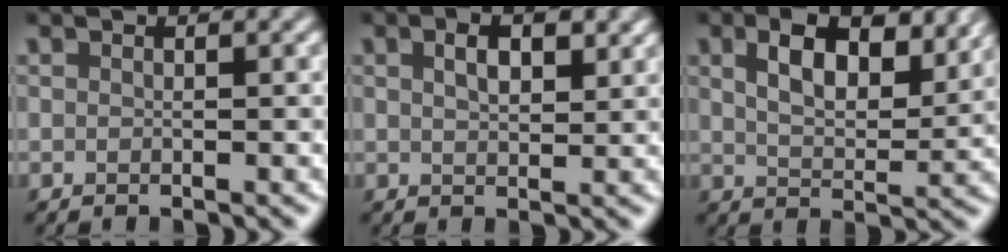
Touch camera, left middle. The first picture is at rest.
{"total": 3.0, "force": [1.3, 1.5, 2.3], "torque": [-0.040, 0.005, 0.024]}
{"total": 6.5, "force": [3.0, 3.3, 4.8], "torque": [-0.085, -0.001, 0.046]}